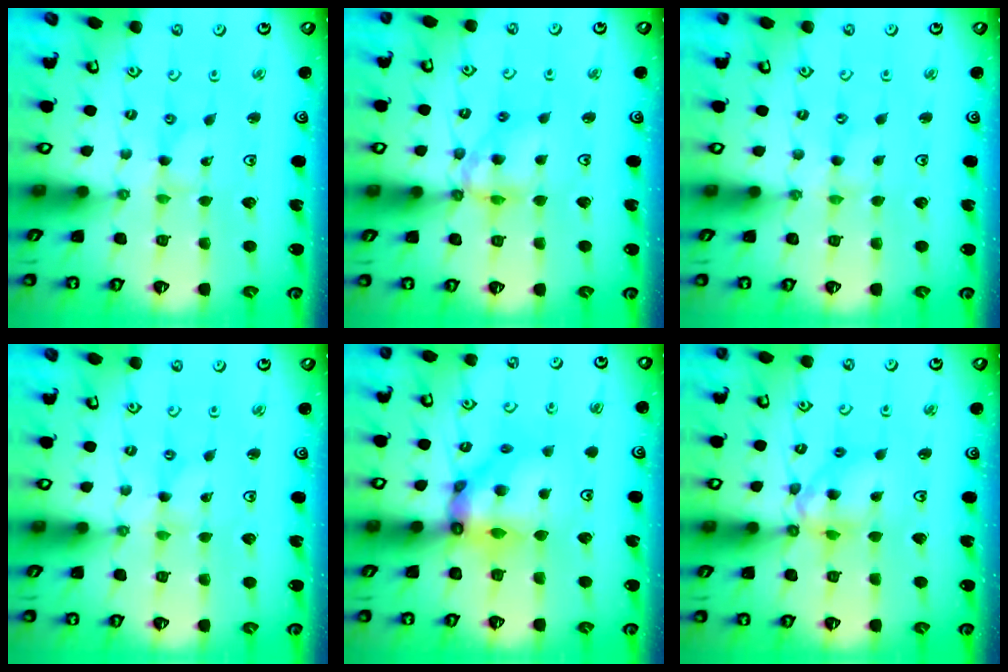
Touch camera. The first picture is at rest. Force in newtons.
{"total": 10.8, "press": 10.7, "slide": 1.2}
{"total": 0.0}
{"total": 0.0}
{"total": 10.5, "press": 10.4, "slide": 1.2}
{"total": 10.3, "press": 10.3, "slide": 1.0}